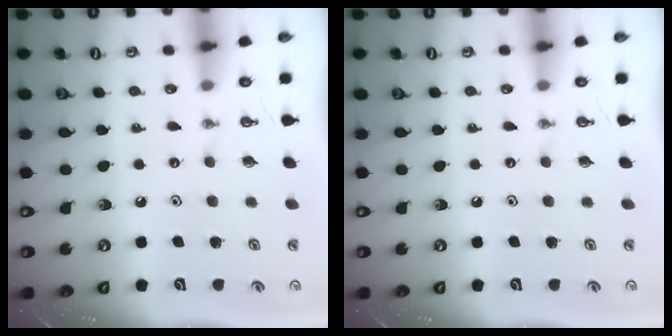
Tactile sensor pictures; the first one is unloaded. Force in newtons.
{"total": 0.0}